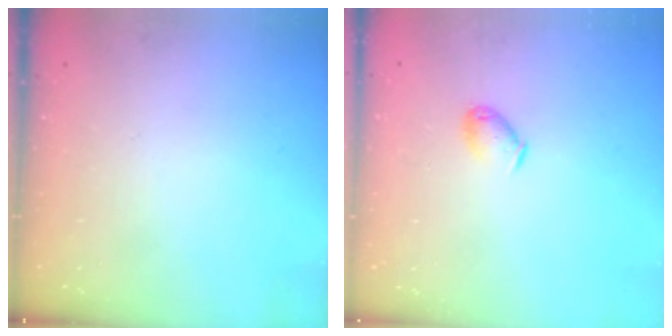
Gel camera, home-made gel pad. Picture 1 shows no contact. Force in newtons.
{"total": 6.0, "press": 5.9, "slide": 1.1}